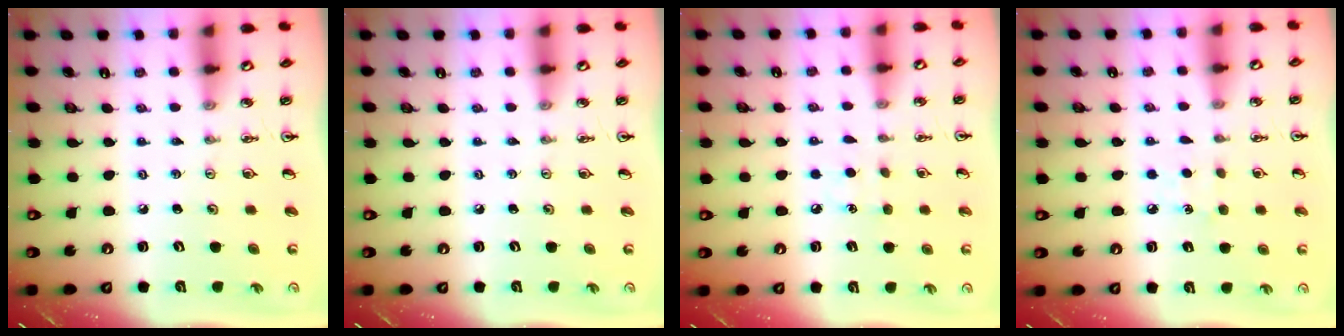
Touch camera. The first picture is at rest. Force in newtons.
{"total": 0.0}
{"total": 4.9, "press": 4.9, "slide": 0.6}
{"total": 4.2, "press": 4.2, "slide": 0.5}